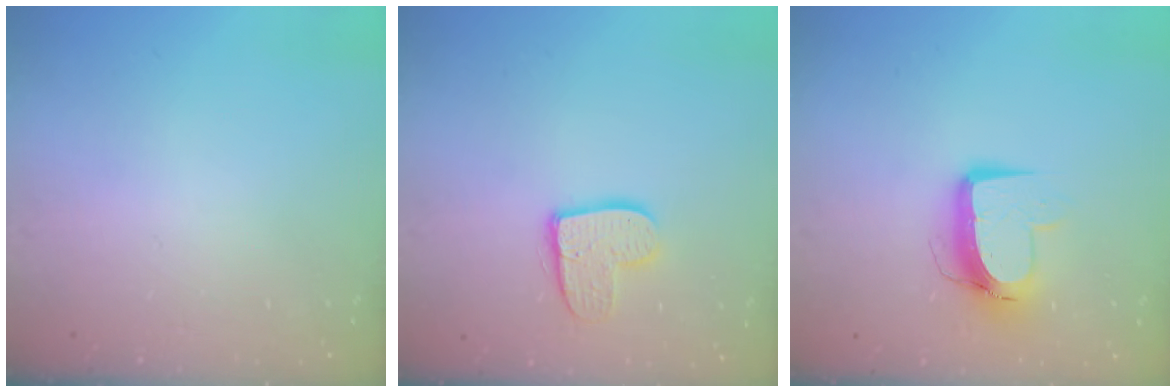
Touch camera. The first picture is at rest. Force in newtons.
{"total": 11.6, "press": 11.6, "slide": 1.0}
{"total": 10.5, "press": 10.5, "slide": 0.7}